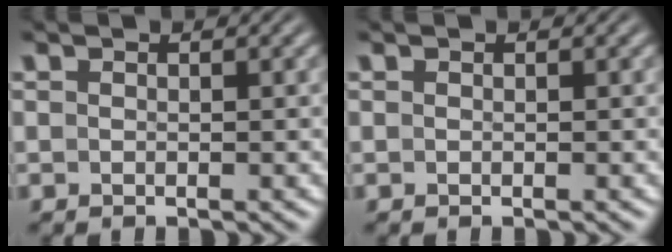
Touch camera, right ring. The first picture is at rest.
{"total": 0.0}